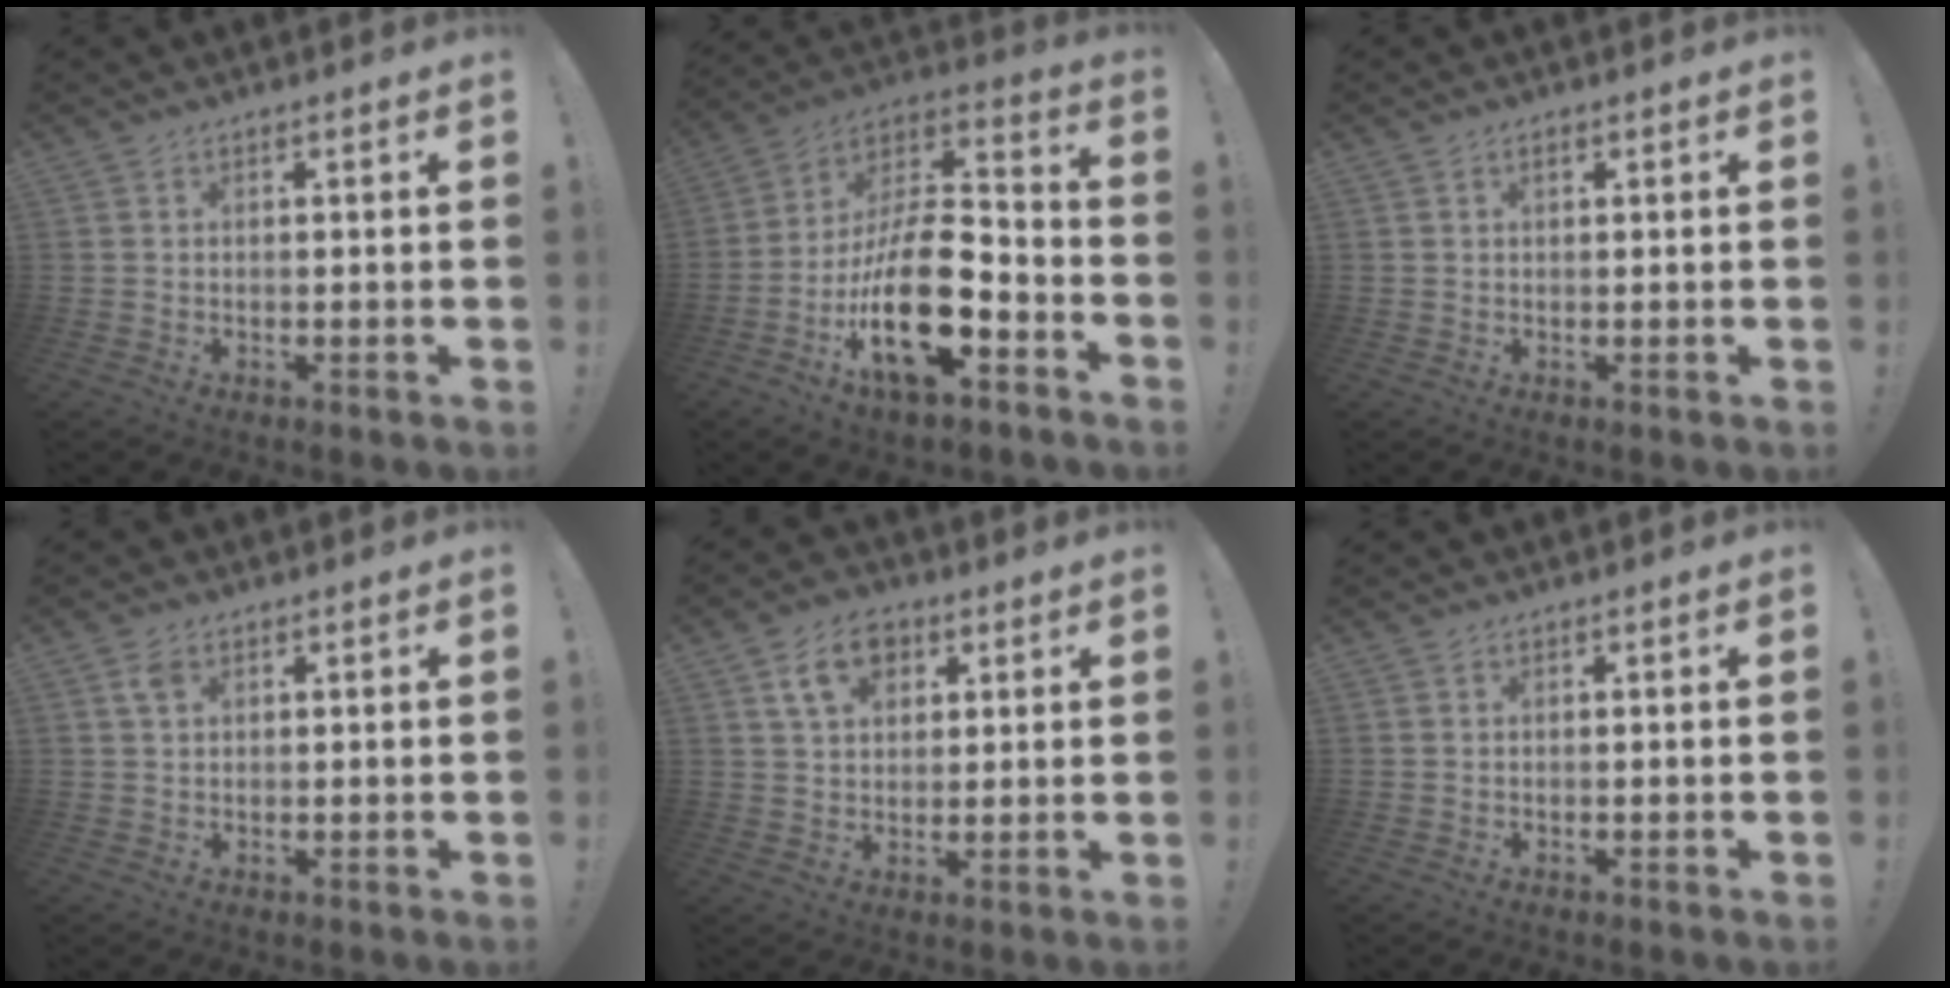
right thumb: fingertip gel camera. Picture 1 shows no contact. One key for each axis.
{"total": 21.8, "fx": -7.9, "fy": 9.4, "fz": 18.0, "tx": -0.341, "ty": 0.037, "tz": -0.126}
{"total": 0.8, "fx": 0.4, "fy": 0.3, "fz": 0.6, "tx": -0.011, "ty": 0.002, "tz": 0.007}
{"total": 2.8, "fx": 1.3, "fy": 1.7, "fz": 1.8, "tx": -0.029, "ty": 0.000, "tz": 0.022}
{"total": 9.8, "fx": 4.6, "fy": 6.7, "fz": 5.5, "tx": -0.086, "ty": 0.001, "tz": 0.087}
{"total": 0.0}